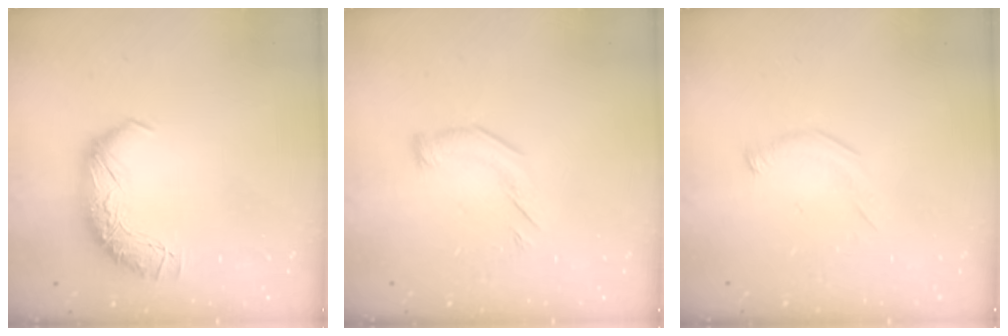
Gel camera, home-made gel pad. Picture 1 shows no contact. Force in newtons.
{"total": 4.1, "press": 4.1, "slide": 0.7}
{"total": 6.1, "press": 6.1, "slide": 0.5}